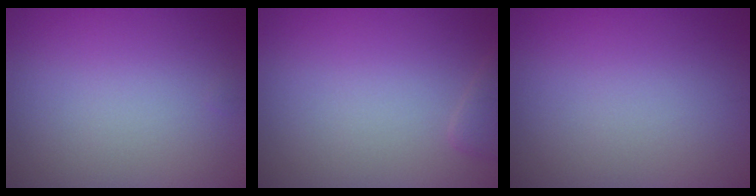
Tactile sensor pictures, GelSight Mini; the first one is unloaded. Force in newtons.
{"total": 1.2, "press": 1.2, "slide": 0.1}
{"total": 0.0}